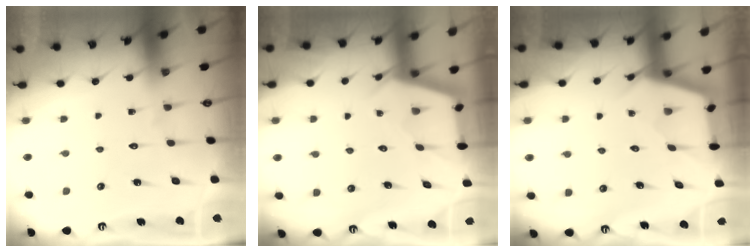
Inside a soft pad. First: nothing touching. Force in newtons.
{"total": 2.7, "press": 2.6, "slide": 0.3}
{"total": 2.6, "press": 2.6, "slide": 0.4}